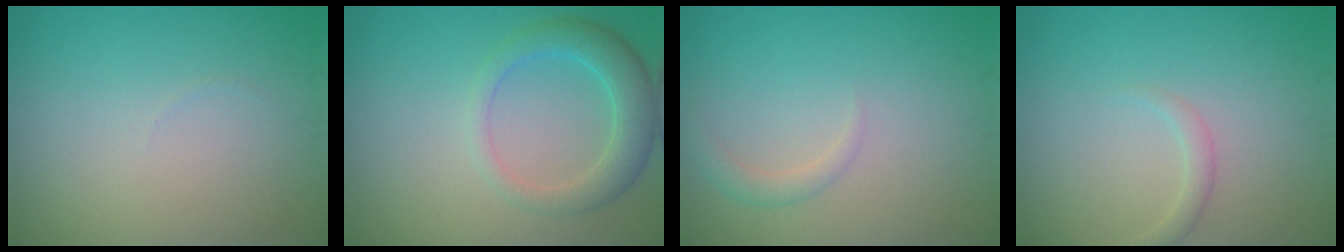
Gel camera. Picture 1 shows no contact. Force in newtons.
{"total": 3.8, "press": 3.8, "slide": 0.2}
{"total": 1.3, "press": 1.3, "slide": 0.1}
{"total": 1.4, "press": 1.4, "slide": 0.1}